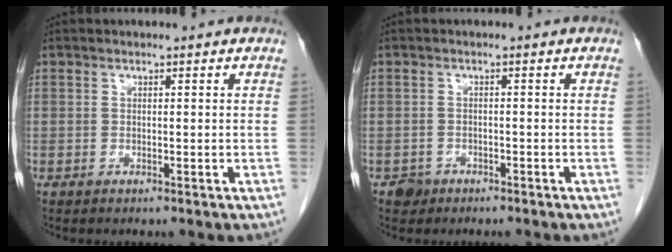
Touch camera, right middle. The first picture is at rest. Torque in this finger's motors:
{"motor_torque": [-0.18, -0.12, 0.00, 0.00]}